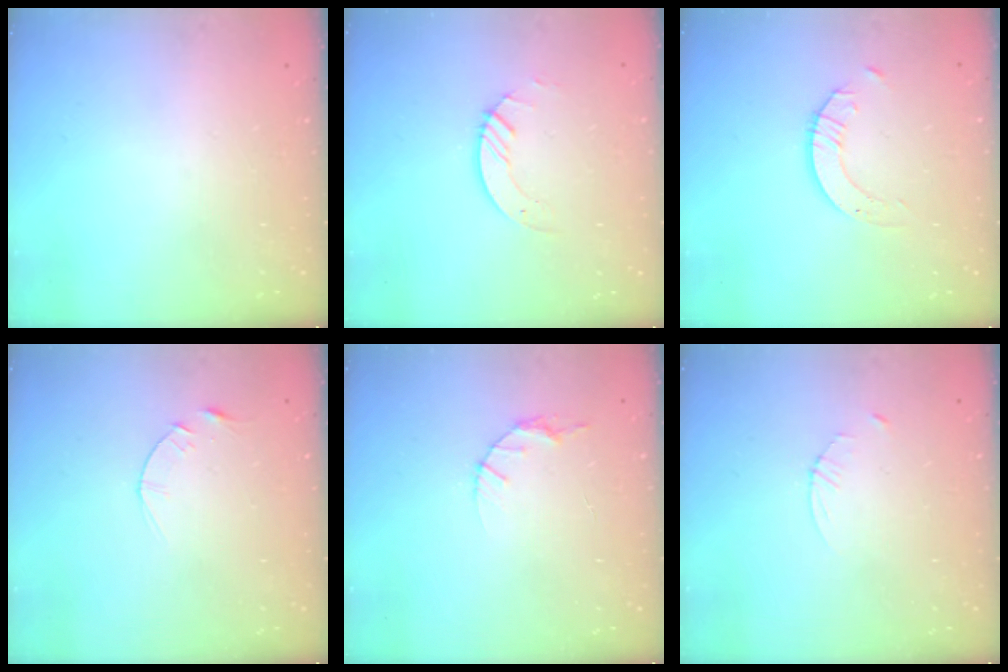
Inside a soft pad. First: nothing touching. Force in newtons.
{"total": 2.8, "press": 2.8, "slide": 0.3}
{"total": 2.1, "press": 2.1, "slide": 0.2}
{"total": 3.1, "press": 3.1, "slide": 0.4}
{"total": 4.1, "press": 4.1, "slide": 0.5}
{"total": 2.3, "press": 2.3, "slide": 0.3}